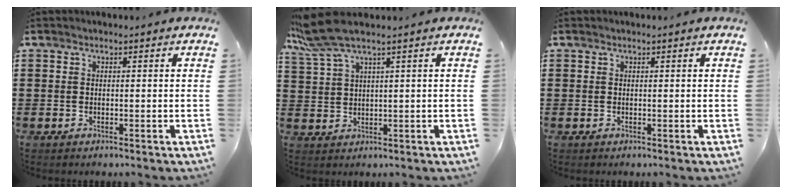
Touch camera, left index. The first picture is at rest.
{"total": 5.9, "force": [4.1, 0.6, 4.2], "torque": [-0.109, -0.007, 0.070]}
{"total": 0.0}